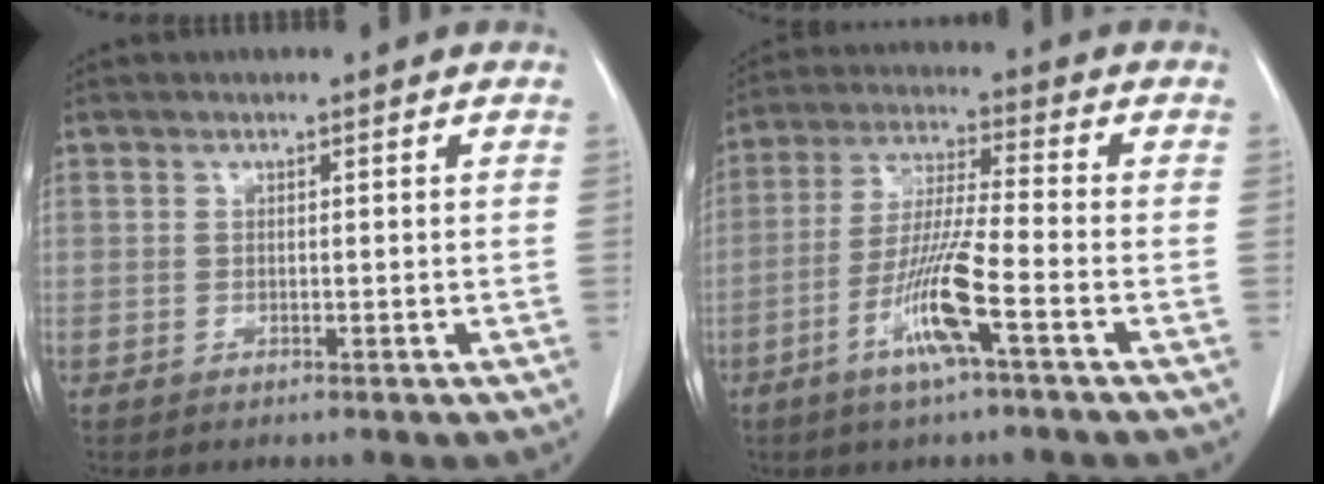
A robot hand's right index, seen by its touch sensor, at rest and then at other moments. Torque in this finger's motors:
{"motor_torque": [0.68, -0.56, 0.25, 0.15]}